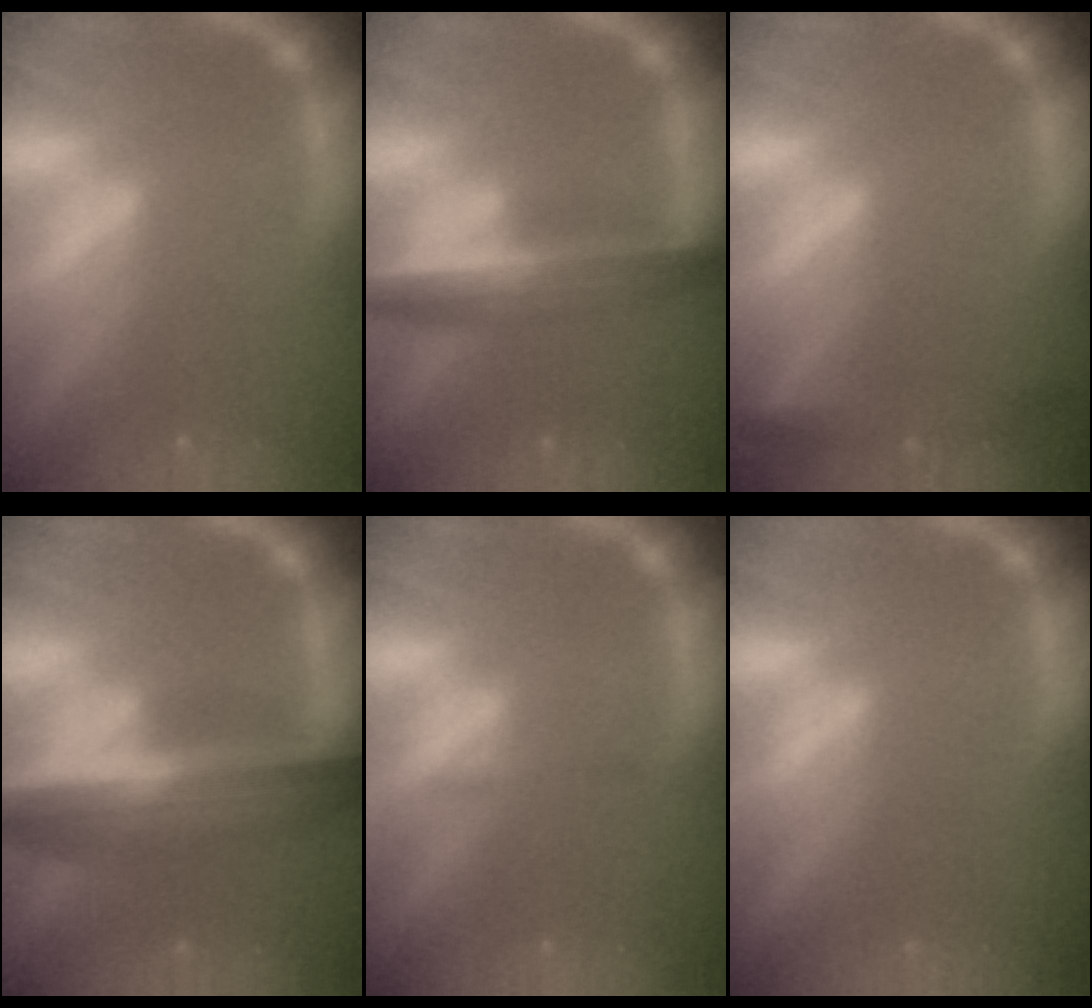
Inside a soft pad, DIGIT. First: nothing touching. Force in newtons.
{"total": 6.0}
{"total": 3.5}
{"total": 9.5}
{"total": 0.9}
{"total": 0.0}